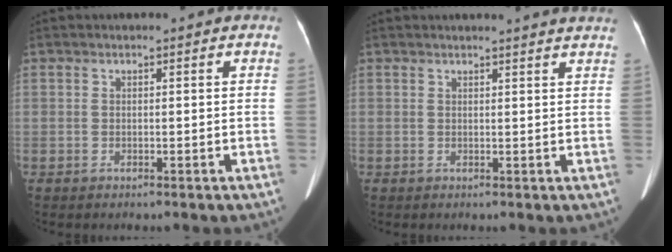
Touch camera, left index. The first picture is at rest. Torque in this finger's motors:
{"motor_torque": [-0.04, -0.93, -0.02, 0.03]}